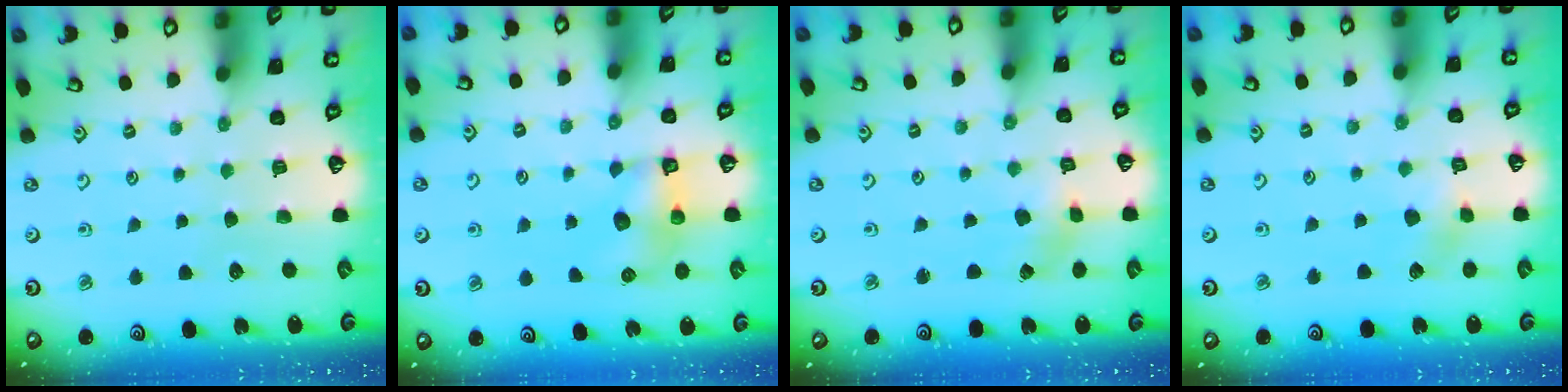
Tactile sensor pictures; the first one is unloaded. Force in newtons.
{"total": 7.1, "press": 7.1, "slide": 0.2}
{"total": 0.9, "press": 0.8, "slide": 0.2}
{"total": 3.8, "press": 3.7, "slide": 0.7}